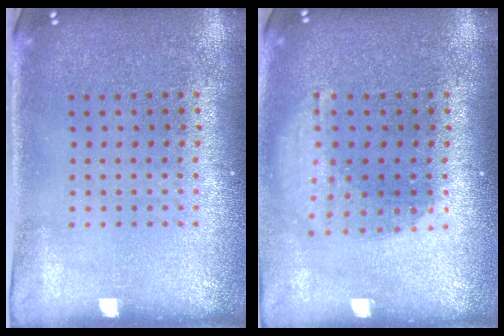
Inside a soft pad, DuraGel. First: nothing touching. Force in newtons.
{"total": 1.6, "press": 1.2, "slide": 1.0}